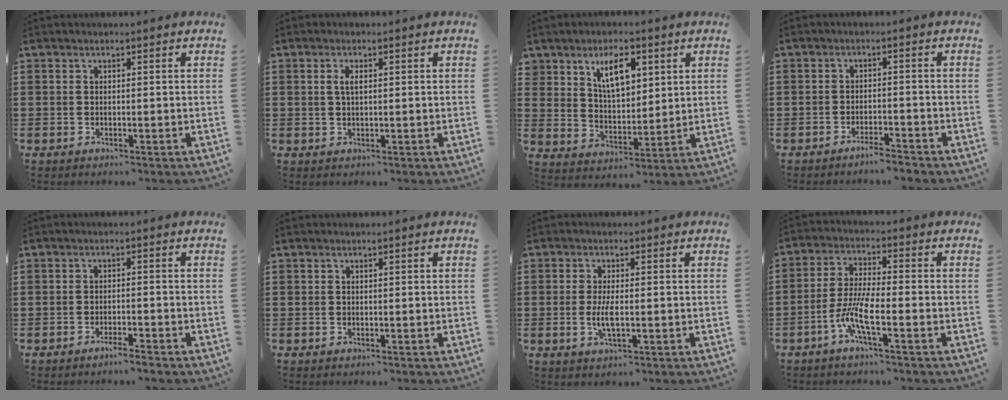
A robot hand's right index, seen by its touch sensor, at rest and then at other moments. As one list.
[{"total": 2.0, "force": [0.4, 0.8, 1.8], "torque": [-0.037, 0.005, 0.005]}, {"total": 7.5, "force": [3.8, 3.9, 5.1], "torque": [-0.102, 0.006, 0.066]}, {"total": 2.6, "force": [-2.5, 0.1, 0.8], "torque": [-0.015, 0.001, -0.049]}, {"total": 2.0, "force": [-1.8, 0.0, 0.9], "torque": [-0.017, -0.001, -0.033]}, {"total": 0.0}, {"total": 3.6, "force": [-0.6, 0.8, 3.5], "torque": [-0.083, -0.010, -0.017]}, {"total": 7.1, "force": [-3.4, 1.1, 6.2], "torque": [-0.144, -0.016, -0.070]}]